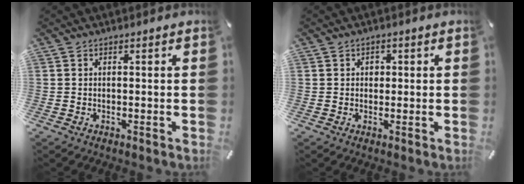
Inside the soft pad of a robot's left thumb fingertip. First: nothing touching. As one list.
[{"total": 1.6, "force": [0.2, 1.4, 0.7], "torque": [0.000, 0.001, -0.003]}]